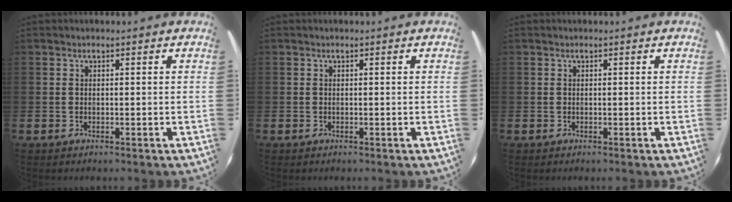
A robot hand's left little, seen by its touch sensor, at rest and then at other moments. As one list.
[{"total": 0.0}, {"total": 0.0}]